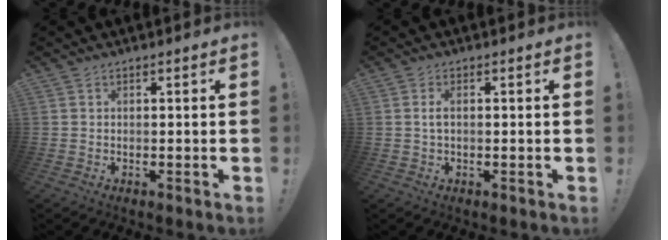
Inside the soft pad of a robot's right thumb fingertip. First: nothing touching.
{"total": 2.1, "force": [0.0, 1.0, 1.8], "torque": [-0.033, 0.003, -0.001]}